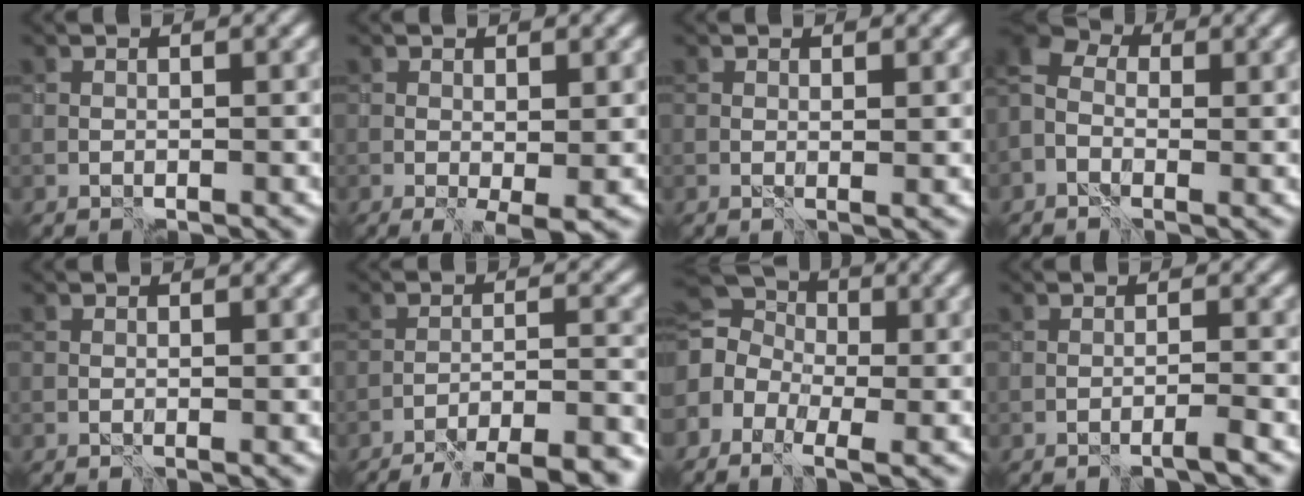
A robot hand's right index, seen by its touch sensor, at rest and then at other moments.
{"total": 2.0, "force": [-0.3, 0.5, 1.9], "torque": [-0.029, -0.008, -0.003]}
{"total": 0.8, "force": [0.4, -0.1, 0.6], "torque": [-0.007, -0.001, 0.008]}
{"total": 4.3, "force": [-0.7, 3.1, 2.9], "torque": [-0.057, 0.016, -0.018]}
{"total": 1.1, "force": [0.1, -0.9, -0.6], "torque": [0.013, 0.002, 0.001]}
{"total": 11.0, "force": [-10.0, 1.6, 4.2], "torque": [-0.041, 0.006, -0.129]}
{"total": 6.7, "force": [-0.7, 5.0, 4.4], "torque": [-0.094, 0.021, -0.019]}
{"total": 1.3, "force": [-0.8, -0.9, 0.5], "torque": [-0.004, 0.000, -0.019]}